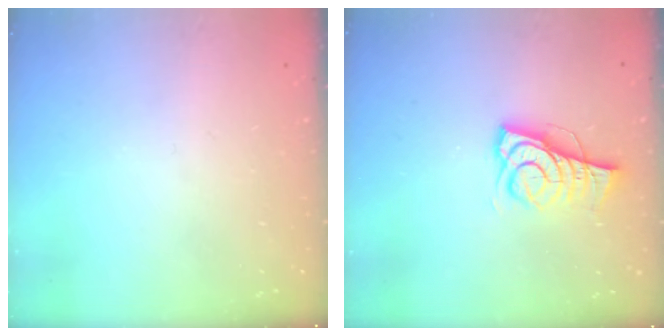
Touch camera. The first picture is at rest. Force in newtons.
{"total": 8.1, "press": 8.1, "slide": 0.3}